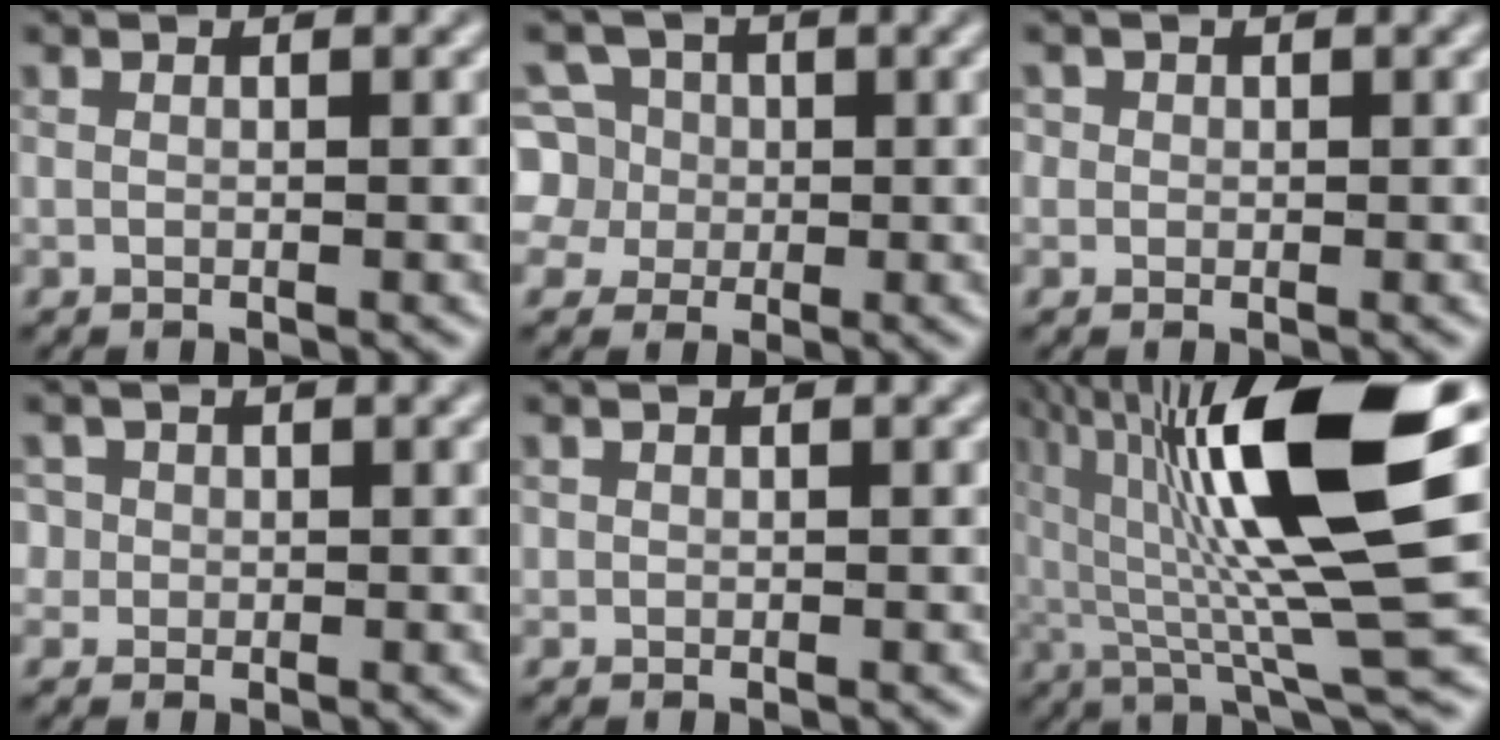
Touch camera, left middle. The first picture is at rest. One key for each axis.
{"total": 6.5, "fx": 1.2, "fy": 6.1, "fz": 2.1, "tx": -0.050, "ty": 0.037, "tz": 0.010}
{"total": 0.6, "fx": 0.0, "fy": 0.4, "fz": -0.4, "tx": 0.006, "ty": 0.001, "tz": 0.005}
{"total": 1.2, "fx": 0.4, "fy": 1.1, "fz": -0.3, "tx": -0.003, "ty": -0.003, "tz": 0.024}
{"total": 0.6, "fx": -0.2, "fy": -0.2, "fz": -0.5, "tx": 0.005, "ty": 0.002, "tz": 0.005}
{"total": 13.3, "fx": 3.5, "fy": 2.3, "fz": 12.6, "tx": -0.216, "ty": 0.011, "tz": 0.069}